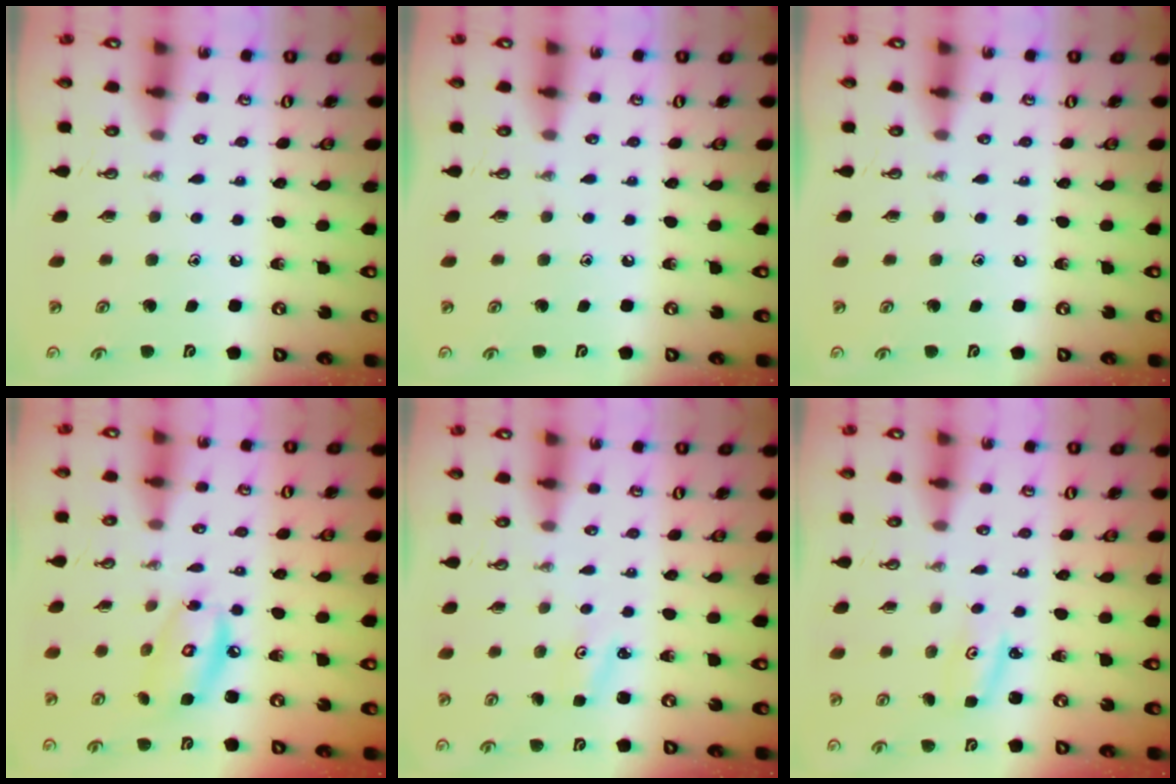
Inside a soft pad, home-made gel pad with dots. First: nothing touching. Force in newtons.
{"total": 0.0}
{"total": 0.0}
{"total": 10.5, "press": 10.5, "slide": 0.8}
{"total": 2.6, "press": 2.6, "slide": 0.3}
{"total": 3.3, "press": 3.3, "slide": 0.3}